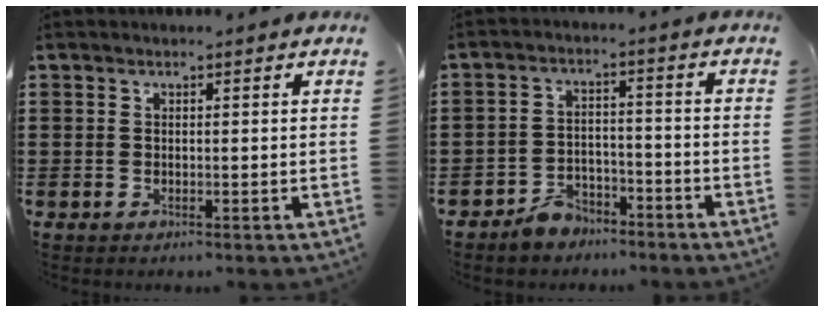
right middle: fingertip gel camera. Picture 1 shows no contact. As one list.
[{"total": 4.6, "force": [-4.2, 1.8, 0.9], "torque": [-0.015, 0.013, -0.082]}]